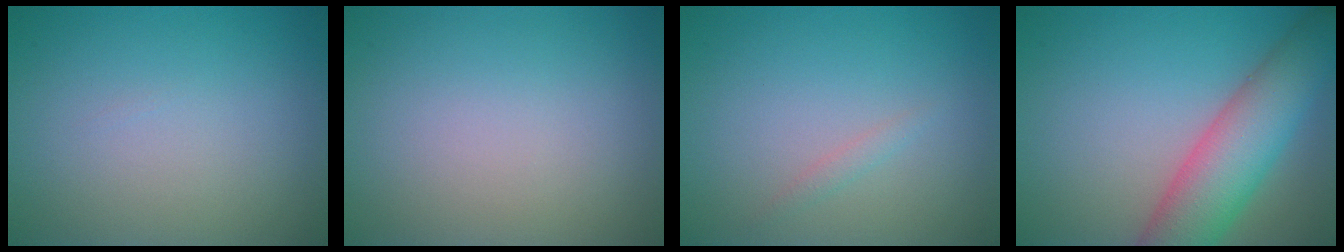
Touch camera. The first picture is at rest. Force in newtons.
{"total": 0.0}
{"total": 0.7, "press": 0.7, "slide": 0.1}
{"total": 7.6, "press": 7.6, "slide": 0.4}